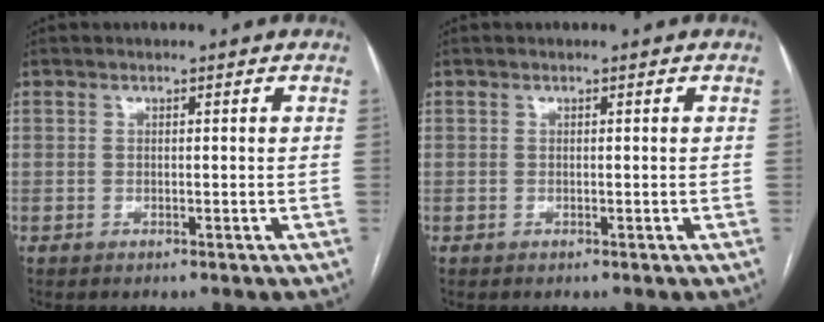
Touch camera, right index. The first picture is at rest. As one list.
[{"total": 0.0}]